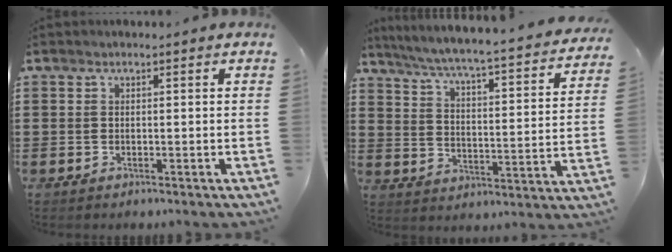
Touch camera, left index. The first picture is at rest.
{"total": 4.3, "force": [3.8, -0.6, 2.0], "torque": [-0.061, -0.043, 0.051]}